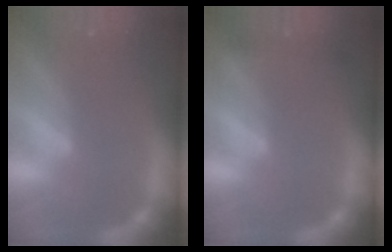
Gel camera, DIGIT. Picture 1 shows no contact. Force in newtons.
{"total": 1.9}